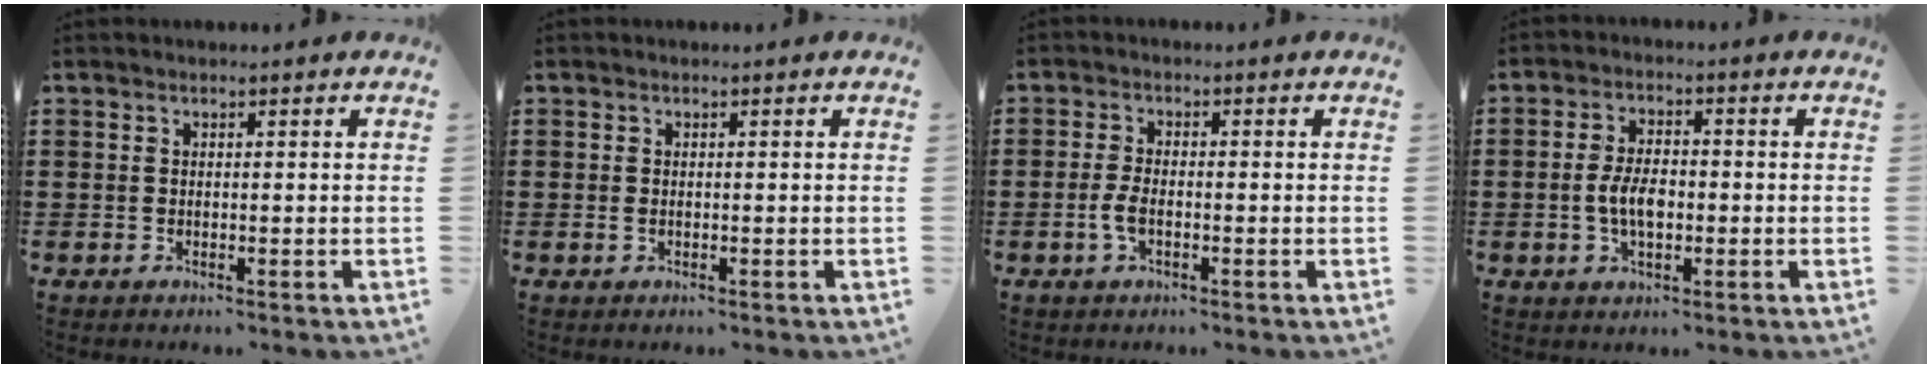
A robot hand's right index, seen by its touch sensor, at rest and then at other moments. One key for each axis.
{"total": 0.7, "fx": -0.1, "fy": 0.1, "fz": 0.7, "tx": -0.017, "ty": -0.004, "tz": 0.000}
{"total": 3.1, "fx": -1.0, "fy": 1.0, "fz": 2.7, "tx": -0.073, "ty": -0.009, "tz": -0.022}
{"total": 5.3, "fx": -0.8, "fy": 2.5, "fz": 4.6, "tx": -0.099, "ty": 0.000, "tz": -0.017}